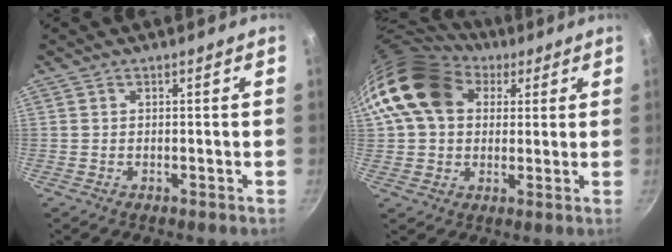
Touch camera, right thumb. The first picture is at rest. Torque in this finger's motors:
{"motor_torque": [2.30, 2.70, 1.14, -0.18, 0.19]}